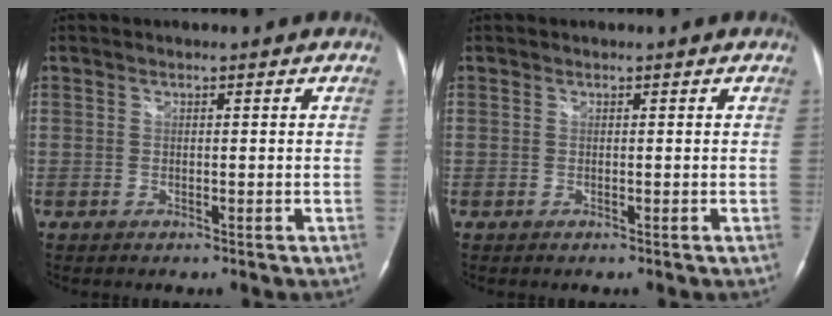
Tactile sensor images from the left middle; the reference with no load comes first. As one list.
[{"total": 0.0}]